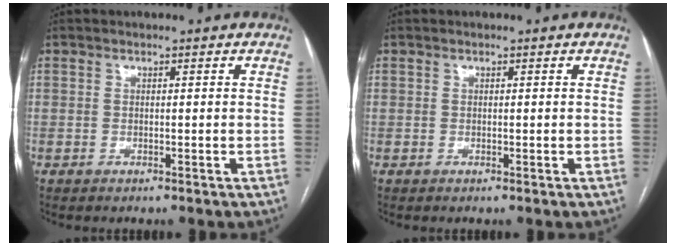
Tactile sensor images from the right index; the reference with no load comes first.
{"total": 0.0}